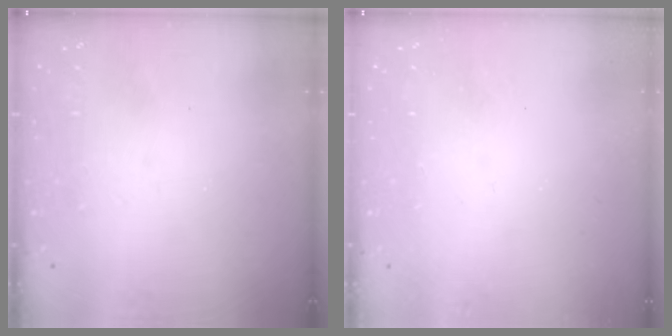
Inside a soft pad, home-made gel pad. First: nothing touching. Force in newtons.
{"total": 0.0}